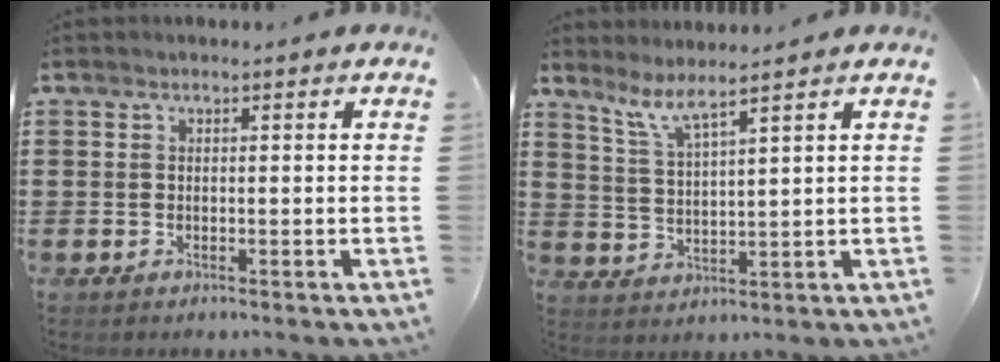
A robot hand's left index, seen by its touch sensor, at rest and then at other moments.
{"total": 4.6, "force": [4.0, -0.2, 2.3], "torque": [-0.059, -0.019, 0.070]}